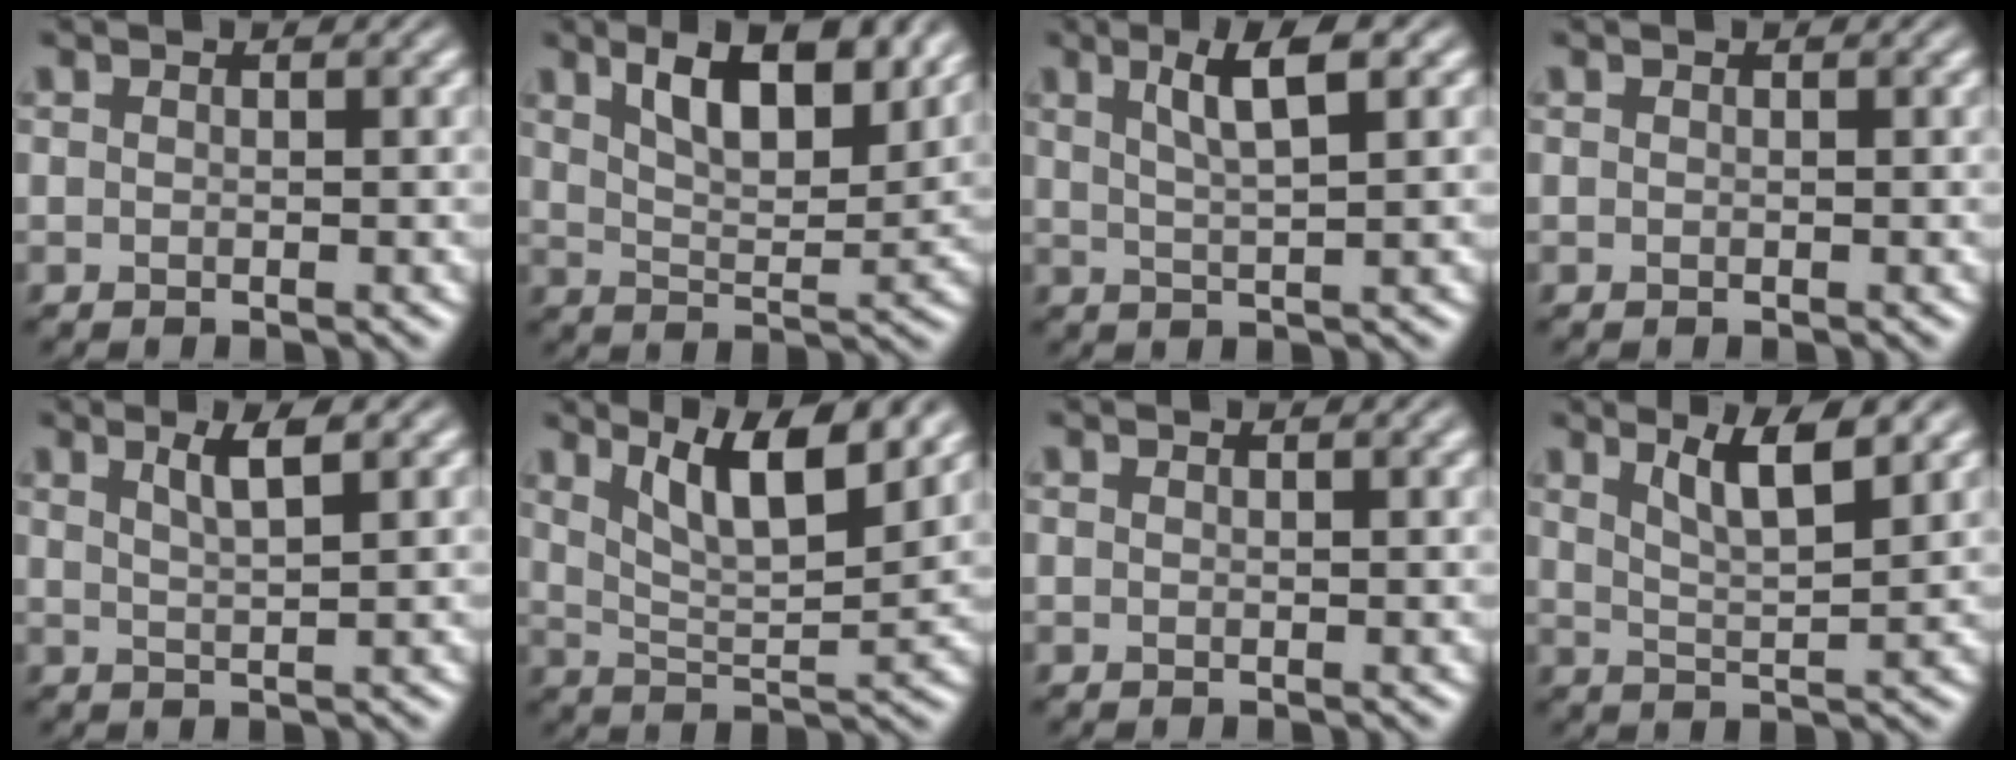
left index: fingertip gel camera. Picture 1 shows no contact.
{"total": 7.7, "force": [4.6, 2.8, 5.5], "torque": [-0.090, 0.006, 0.075]}
{"total": 4.2, "force": [1.9, 0.8, 3.7], "torque": [-0.058, 0.004, 0.033]}
{"total": 0.0}
{"total": 2.8, "force": [1.5, 0.6, 2.3], "torque": [-0.029, 0.004, 0.024]}
{"total": 7.5, "force": [4.6, 2.0, 5.6], "torque": [-0.088, 0.004, 0.077]}
{"total": 0.9, "force": [0.6, 0.2, 0.6], "torque": [-0.004, 0.005, 0.008]}
{"total": 4.5, "force": [2.8, 0.9, 3.5], "torque": [-0.052, 0.002, 0.046]}